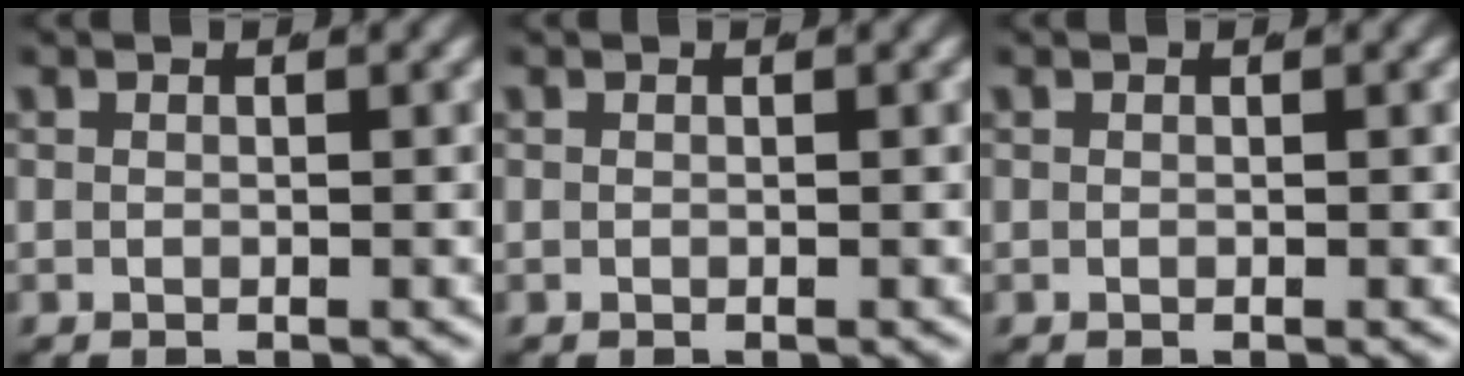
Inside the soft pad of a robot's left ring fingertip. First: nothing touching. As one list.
[{"total": 0.0}, {"total": 0.0}]